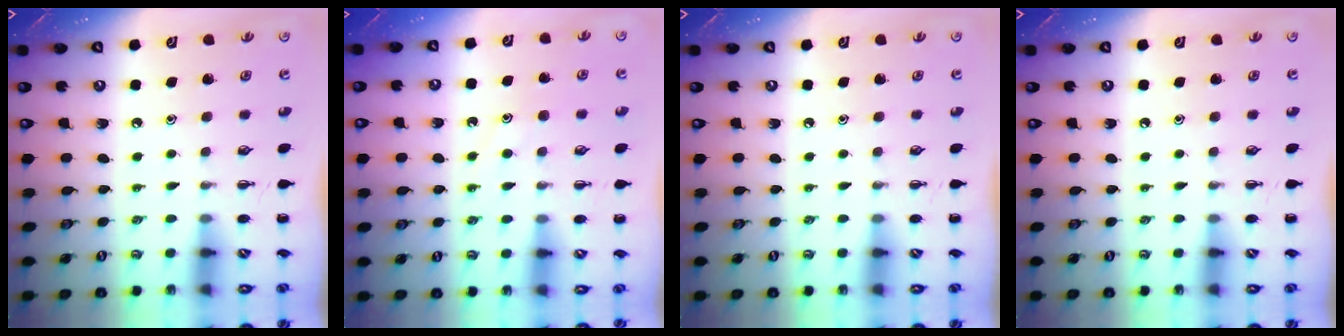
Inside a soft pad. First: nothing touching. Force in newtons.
{"total": 9.1, "press": 9.1, "slide": 0.9}
{"total": 0.0}
{"total": 0.0}